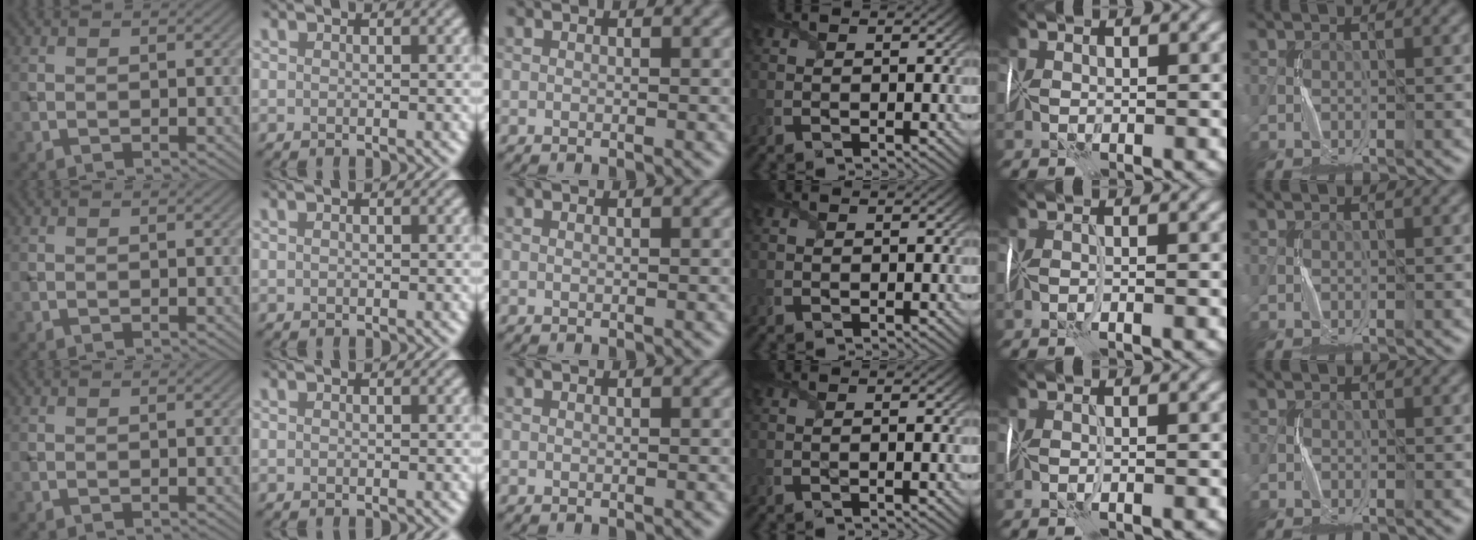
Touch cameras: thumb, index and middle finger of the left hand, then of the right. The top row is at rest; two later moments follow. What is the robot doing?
{"motion": "fold", "object": "wrapping paper"}